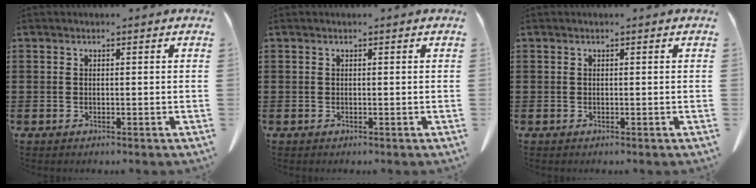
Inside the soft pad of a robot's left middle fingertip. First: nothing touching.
{"total": 0.0}
{"total": 0.0}